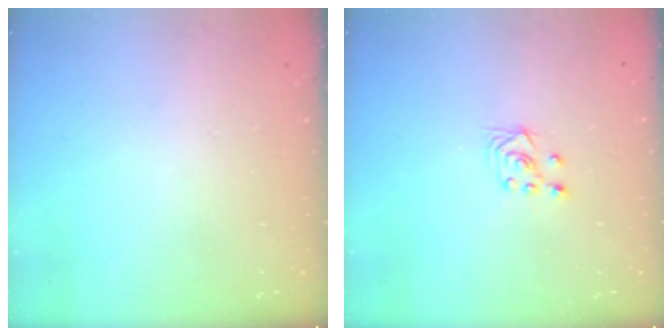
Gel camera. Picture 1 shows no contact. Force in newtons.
{"total": 2.6, "press": 2.5, "slide": 1.0}